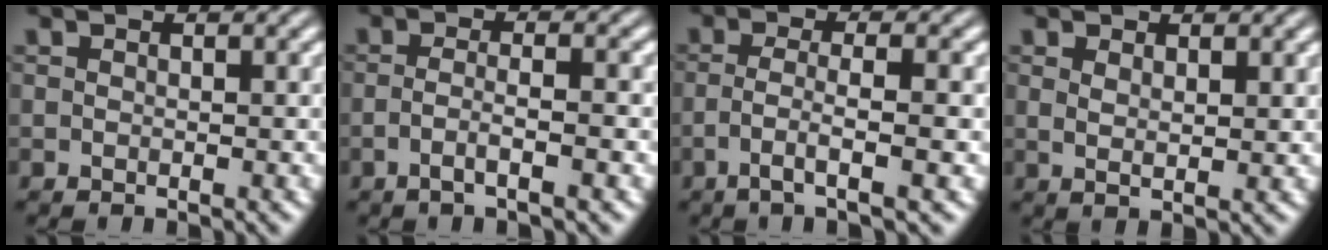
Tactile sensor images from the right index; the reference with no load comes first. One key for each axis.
{"total": 2.5, "fx": -1.4, "fy": -0.7, "fz": 1.9, "tx": -0.035, "ty": -0.009, "tz": -0.020}
{"total": 3.3, "fx": -1.5, "fy": -0.6, "fz": 2.9, "tx": -0.059, "ty": -0.018, "tz": -0.015}
{"total": 1.6, "fx": 1.1, "fy": -0.8, "fz": 0.9, "tx": -0.010, "ty": -0.009, "tz": 0.029}